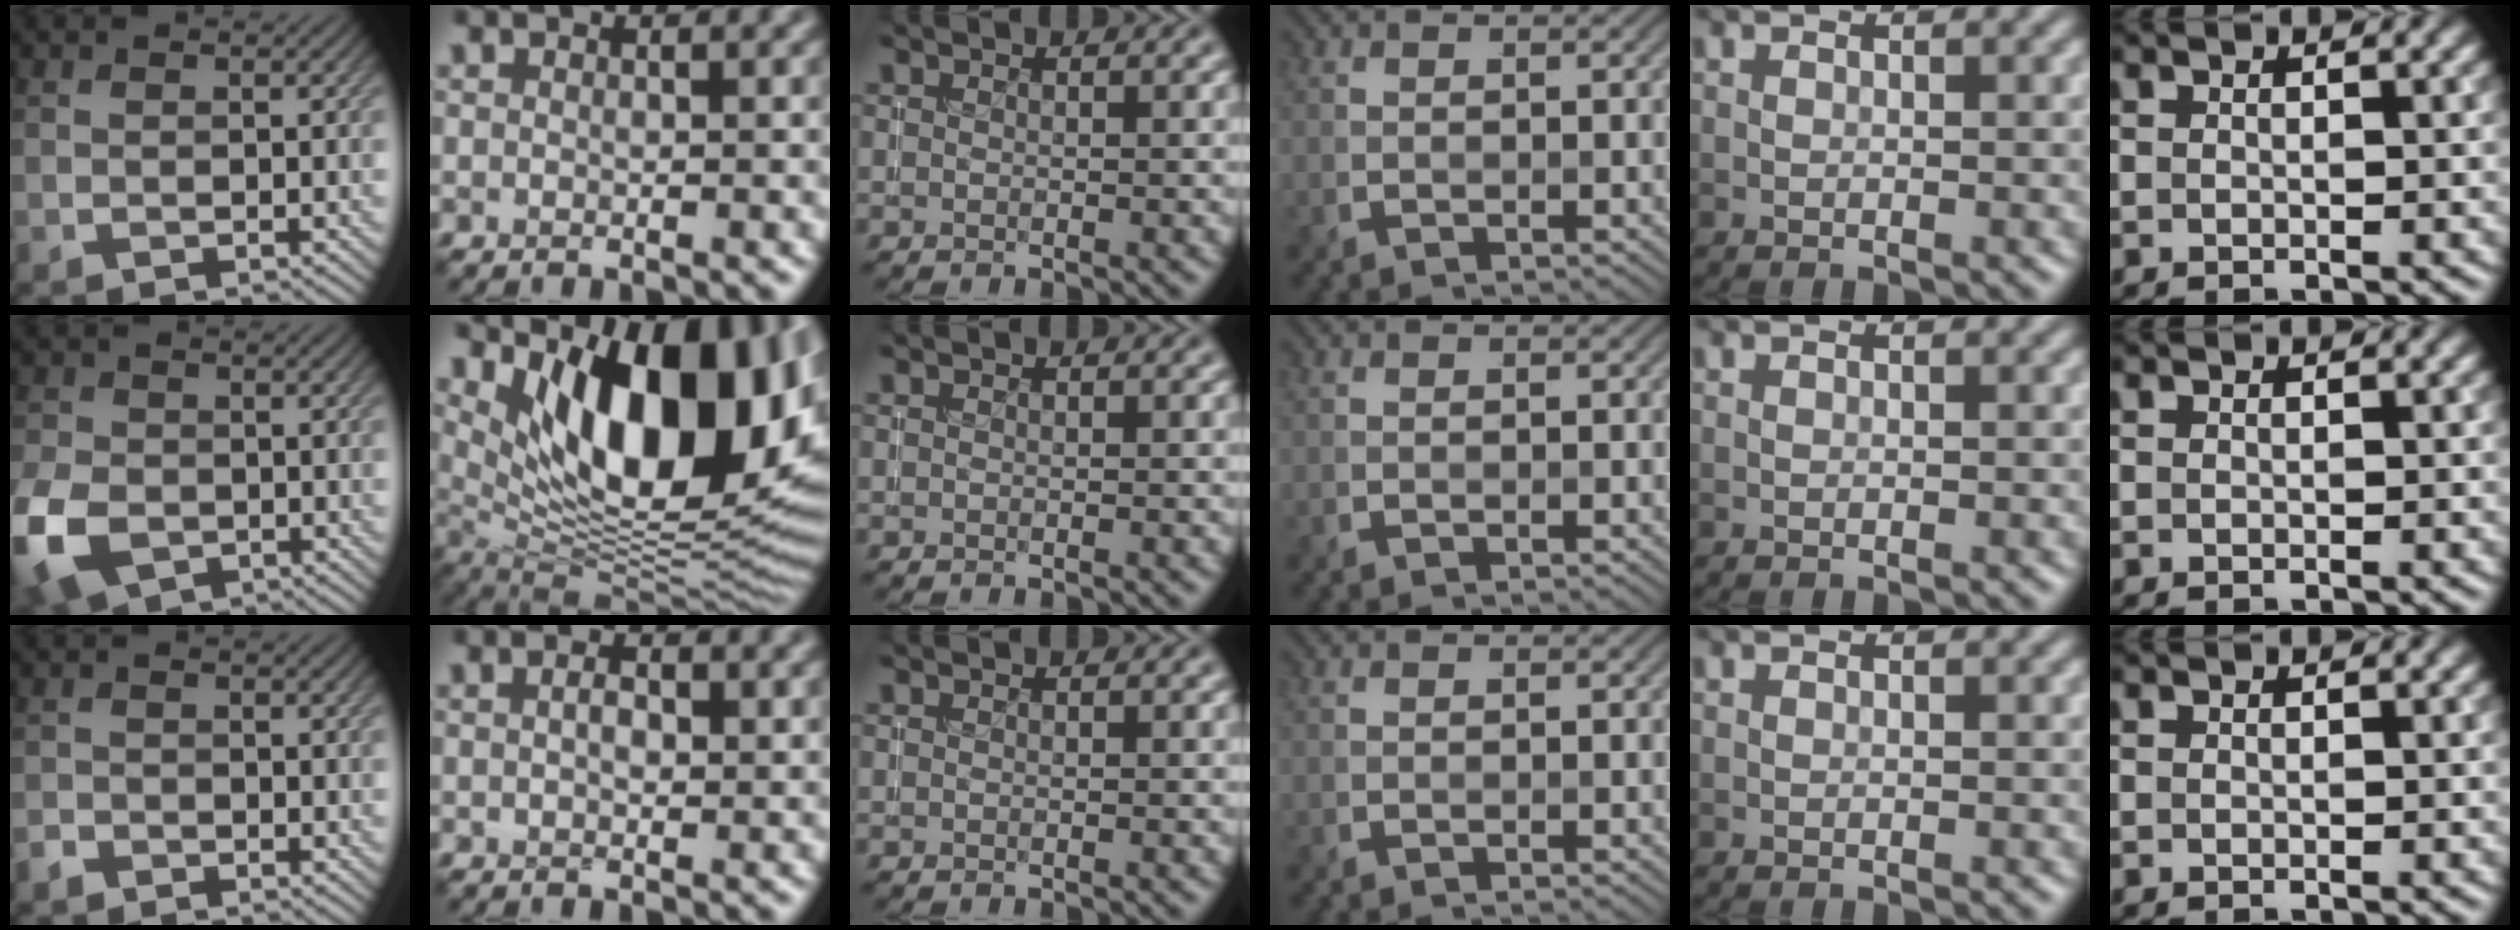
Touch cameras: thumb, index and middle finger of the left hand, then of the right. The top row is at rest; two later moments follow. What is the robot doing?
{"motion": "insert", "object": "coin"}